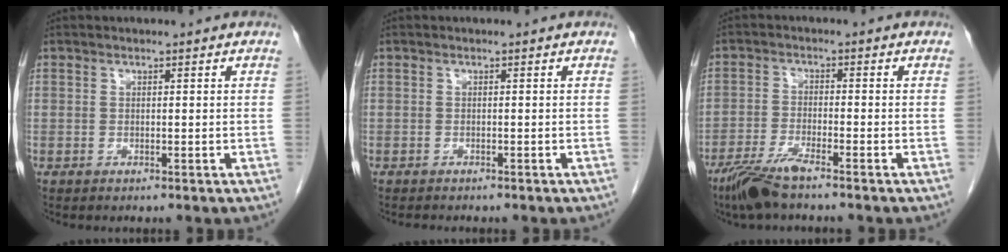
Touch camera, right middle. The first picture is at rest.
{"total": 2.2, "force": [-1.9, 0.7, 1.0], "torque": [-0.020, -0.005, -0.018]}
{"total": 6.0, "force": [-4.6, 0.5, 3.8], "torque": [-0.087, -0.016, -0.091]}